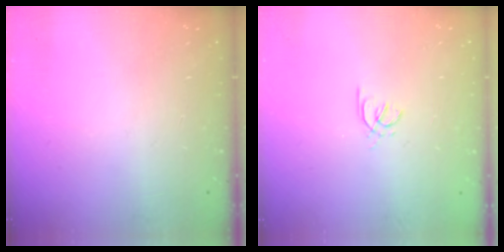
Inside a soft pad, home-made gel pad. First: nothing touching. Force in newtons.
{"total": 1.2, "press": 1.2, "slide": 0.4}